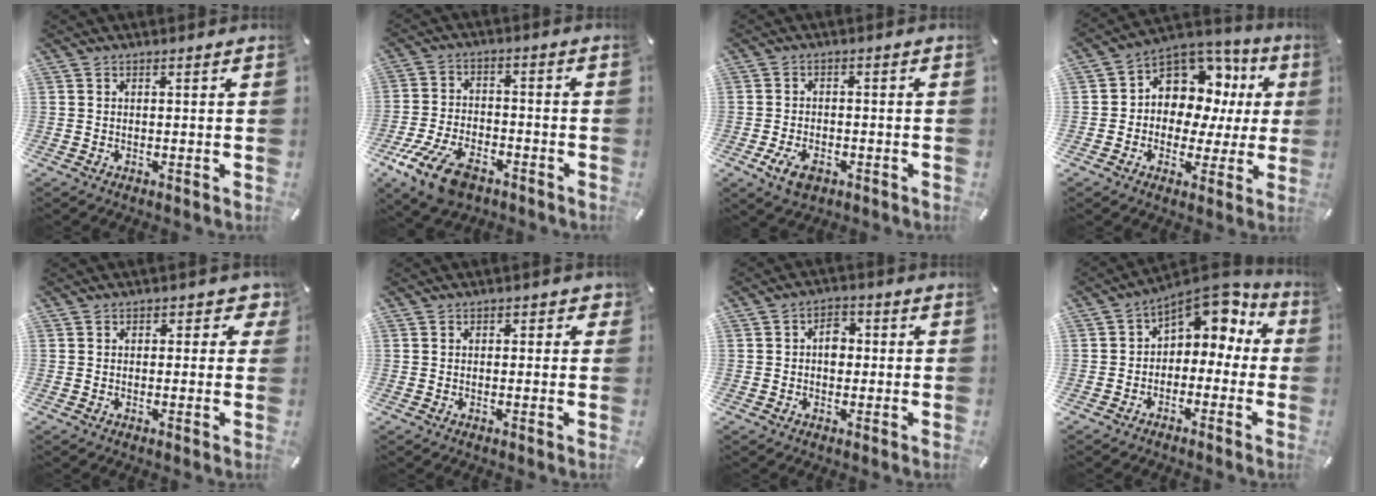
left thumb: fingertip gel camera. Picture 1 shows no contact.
{"total": 12.2, "force": [-7.4, 6.3, 7.4], "torque": [-0.149, 0.036, -0.135]}
{"total": 5.3, "force": [-2.7, 3.3, 3.2], "torque": [-0.070, 0.012, -0.050]}
{"total": 10.8, "force": [4.0, 9.0, 4.6], "torque": [-0.081, -0.040, 0.076]}
{"total": 2.9, "force": [0.7, 2.1, 1.9], "torque": [-0.014, 0.001, 0.005]}
{"total": 1.5, "force": [0.1, 1.3, 0.8], "torque": [-0.001, 0.001, -0.004]}
{"total": 4.7, "force": [0.0, 3.4, 3.2], "torque": [-0.037, 0.003, -0.006]}
{"total": 7.5, "force": [3.9, 5.4, 3.2], "torque": [-0.051, -0.032, 0.071]}